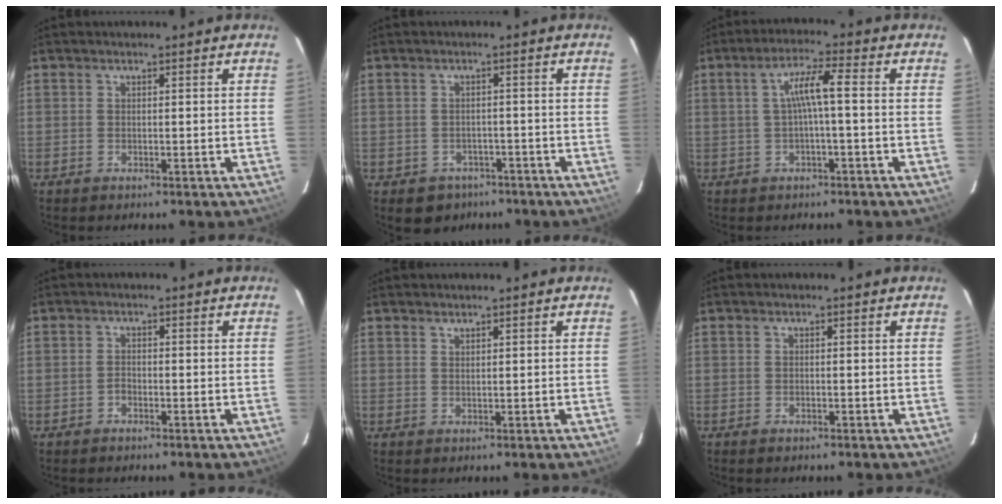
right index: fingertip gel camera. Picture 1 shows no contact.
{"total": 5.3, "force": [-3.1, 4.2, 0.8], "torque": [-0.020, 0.019, -0.035]}
{"total": 5.0, "force": [-0.3, 0.1, 5.0], "torque": [-0.098, 0.009, -0.001]}
{"total": 1.1, "force": [-0.9, 0.6, 0.3], "torque": [-0.005, 0.003, -0.018]}
{"total": 0.8, "force": [0.7, 0.2, 0.1], "torque": [-0.003, 0.001, 0.014]}
{"total": 0.5, "force": [-0.4, 0.2, 0.2], "torque": [-0.005, -0.001, -0.009]}